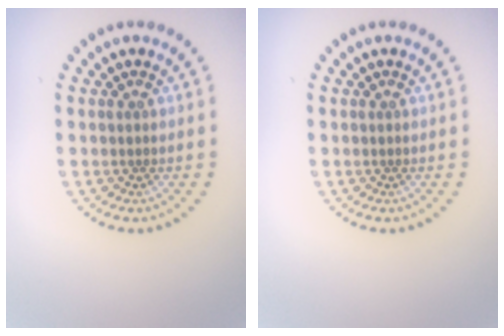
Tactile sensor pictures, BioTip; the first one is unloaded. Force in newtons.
{"total": 0.0}